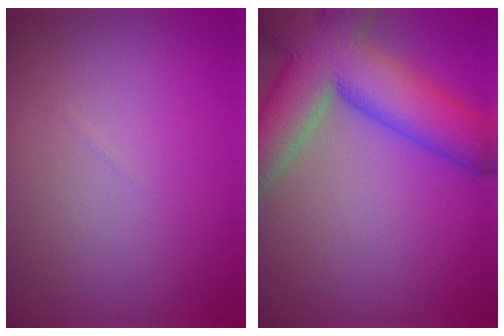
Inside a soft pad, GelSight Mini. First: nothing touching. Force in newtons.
{"total": 11.2, "press": 11.2, "slide": 0.8}